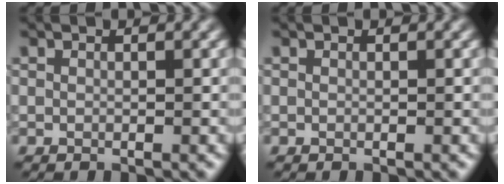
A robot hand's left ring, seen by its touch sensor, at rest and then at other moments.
{"total": 0.0}